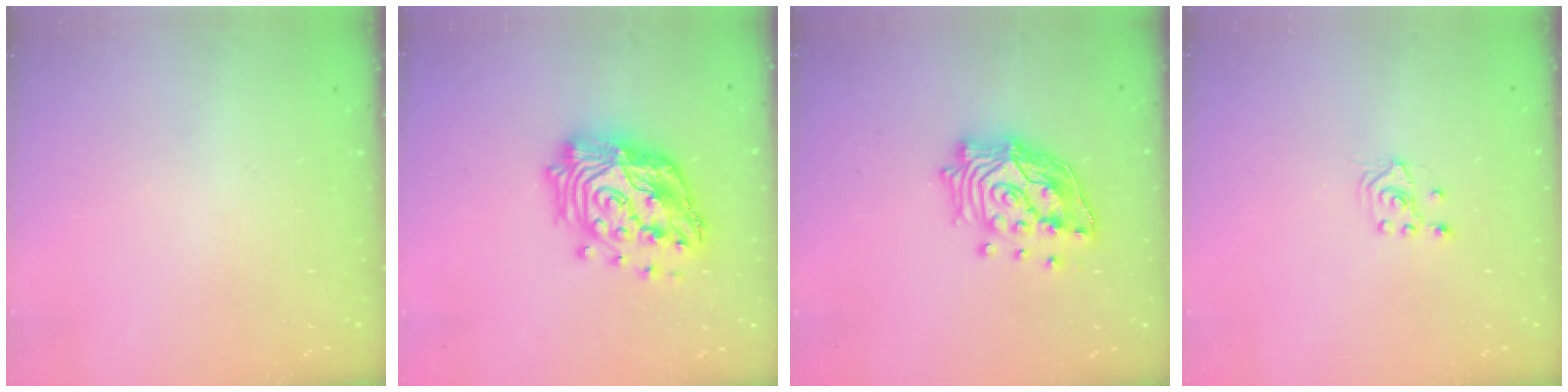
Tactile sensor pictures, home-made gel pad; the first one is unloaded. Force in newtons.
{"total": 20.6, "press": 20.4, "slide": 2.2}
{"total": 16.9, "press": 16.7, "slide": 2.7}
{"total": 2.6, "press": 2.4, "slide": 0.8}